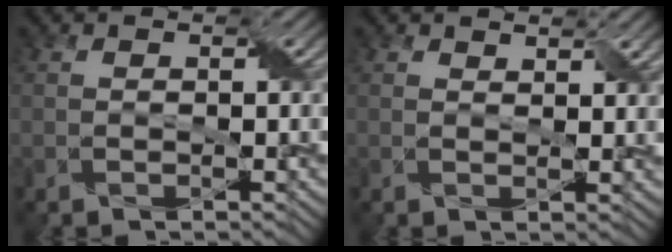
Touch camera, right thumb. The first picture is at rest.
{"total": 1.6, "force": [1.4, 0.5, 0.7], "torque": [-0.014, -0.004, 0.029]}